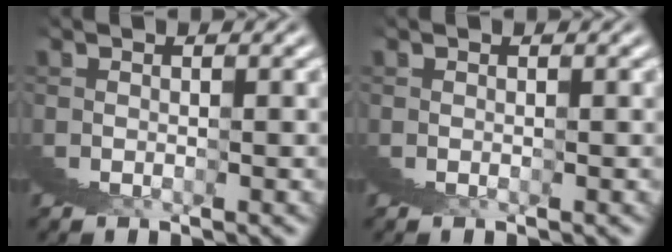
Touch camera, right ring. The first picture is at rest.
{"total": 0.0}